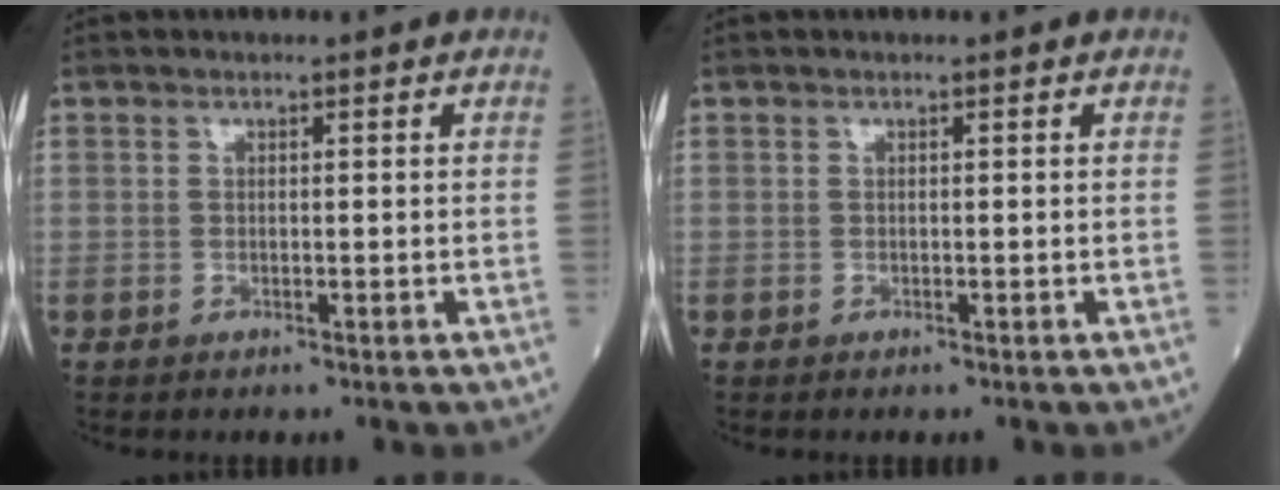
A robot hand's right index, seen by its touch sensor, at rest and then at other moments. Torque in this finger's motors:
{"motor_torque": [0.00, 0.00, 0.00, -0.01]}